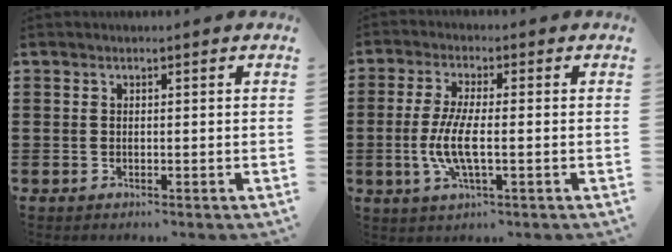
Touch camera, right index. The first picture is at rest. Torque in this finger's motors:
{"motor_torque": [1.80, 0.34, 0.85, 0.21]}